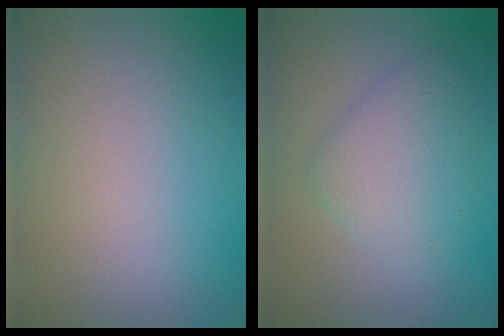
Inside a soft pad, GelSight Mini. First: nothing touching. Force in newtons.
{"total": 3.5, "press": 3.5, "slide": 0.3}